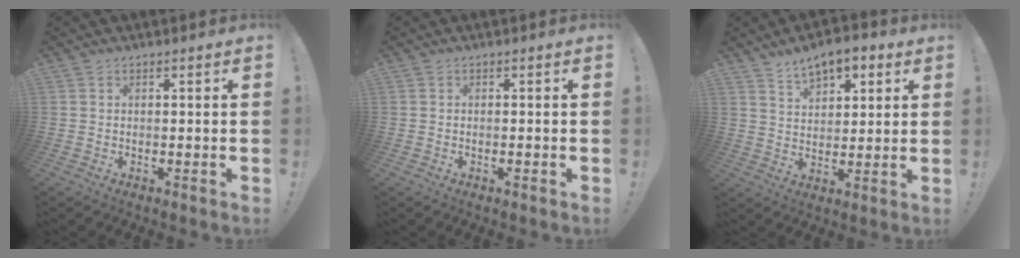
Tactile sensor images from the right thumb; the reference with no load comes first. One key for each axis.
{"total": 0.7, "fx": -0.6, "fy": 0.0, "fz": 0.4, "tx": -0.012, "ty": 0.002, "tz": -0.009}
{"total": 8.9, "fx": 5.8, "fy": 5.1, "fz": 4.4, "tx": -0.067, "ty": -0.022, "tz": 0.109}